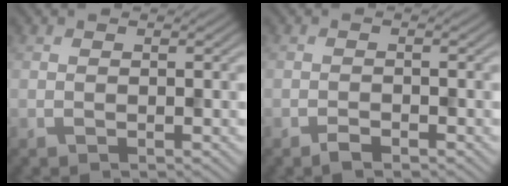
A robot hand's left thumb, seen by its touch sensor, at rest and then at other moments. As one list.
[{"total": 1.3, "force": [-1.0, 0.4, 0.7], "torque": [-0.013, 0.000, -0.021]}]